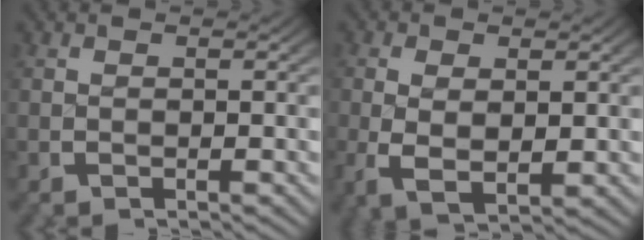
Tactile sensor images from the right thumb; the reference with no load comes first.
{"total": 3.9, "force": [-0.5, 2.4, 3.1], "torque": [-0.074, -0.027, 0.006]}